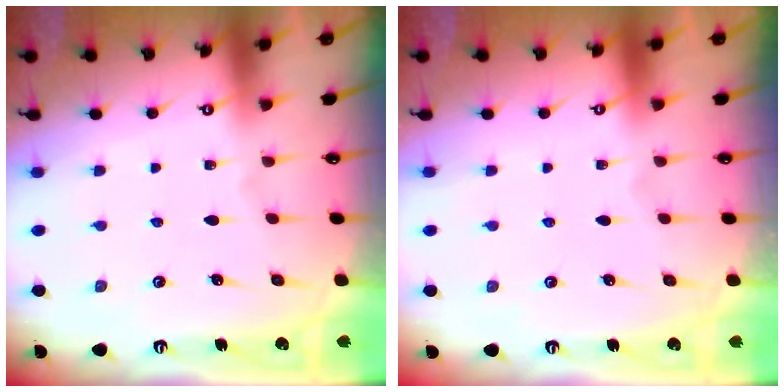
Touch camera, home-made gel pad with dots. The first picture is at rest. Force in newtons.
{"total": 0.0}